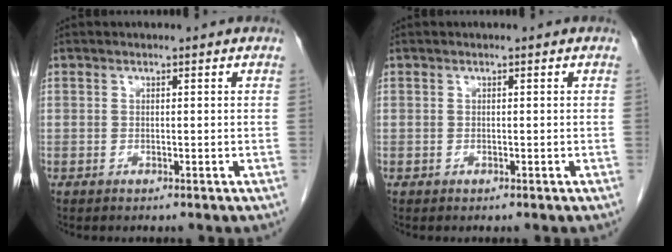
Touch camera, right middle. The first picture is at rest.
{"total": 0.0}